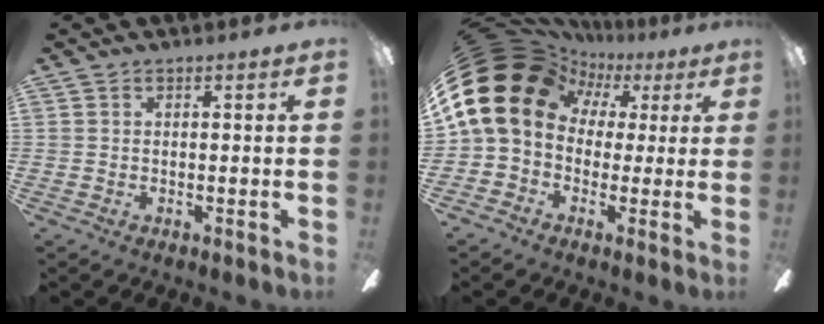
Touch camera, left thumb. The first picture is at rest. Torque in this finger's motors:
{"motor_torque": [-0.20, 1.74, 2.26, -0.52, 0.54]}